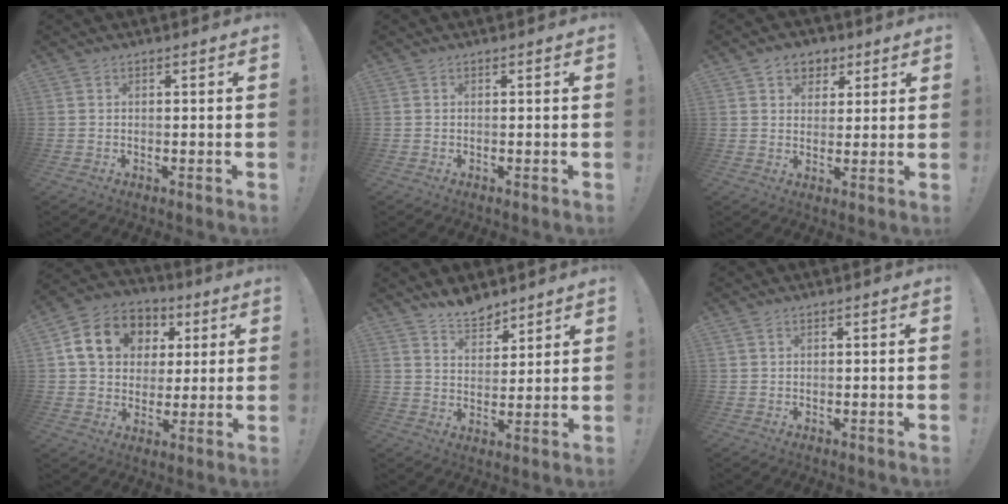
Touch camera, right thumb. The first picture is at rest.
{"total": 0.0}
{"total": 7.5, "force": [3.8, 6.2, 1.8], "torque": [-0.015, -0.020, 0.076]}
{"total": 15.3, "force": [5.3, 12.3, 7.3], "torque": [-0.098, -0.010, 0.108]}
{"total": 7.6, "force": [6.7, 3.1, 1.7], "torque": [-0.021, -0.053, 0.126]}
{"total": 0.8, "force": [0.5, 0.6, 0.1], "torque": [0.004, -0.001, 0.008]}